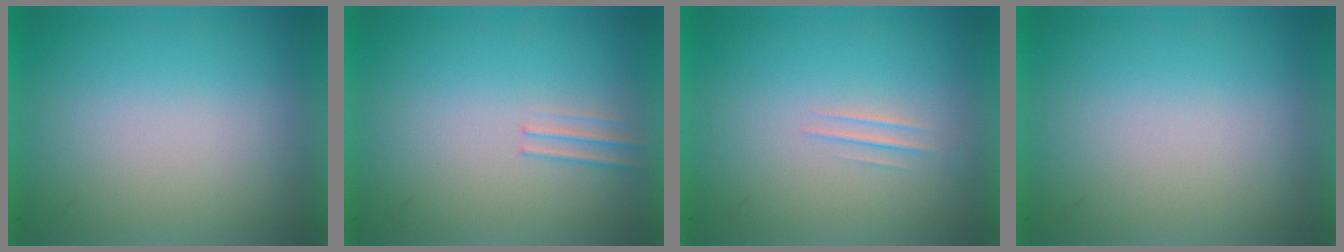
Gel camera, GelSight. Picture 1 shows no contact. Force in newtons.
{"total": 1.2}
{"total": 1.0}
{"total": 0.0}